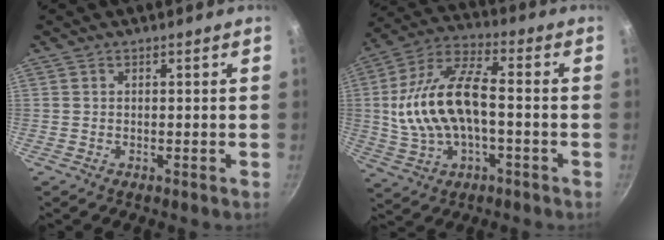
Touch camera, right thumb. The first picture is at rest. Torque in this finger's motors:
{"motor_torque": [-0.10, 1.17, 0.31, -0.30, 0.42]}